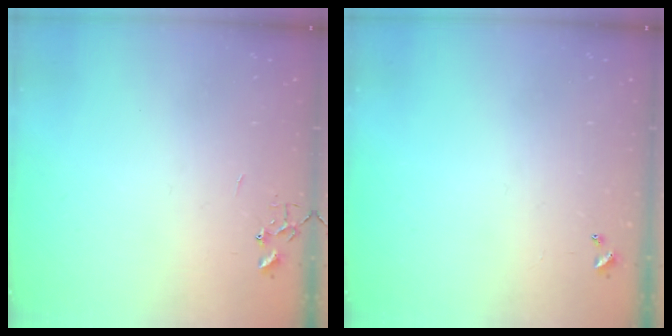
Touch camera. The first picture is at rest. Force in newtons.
{"total": 0.0}